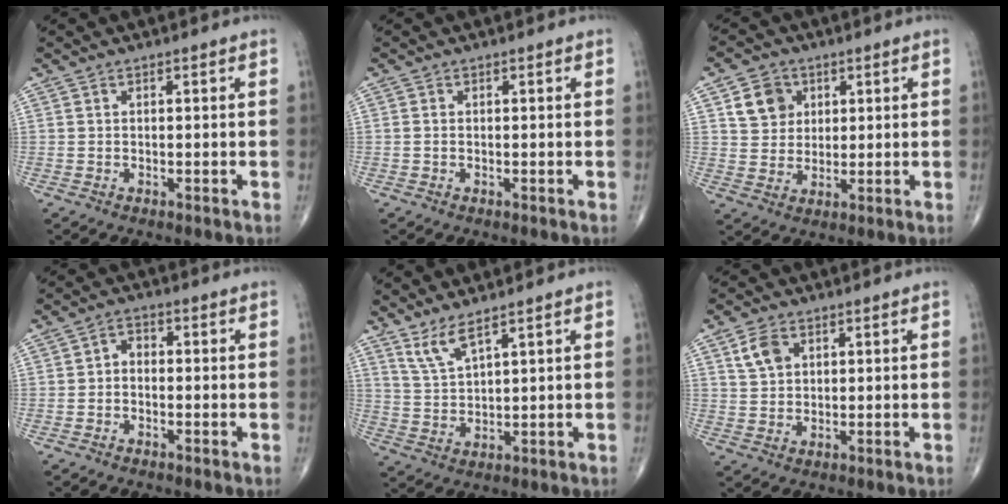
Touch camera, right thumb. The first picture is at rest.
{"total": 0.8, "force": [-0.1, 0.6, 0.5], "torque": [-0.011, 0.000, -0.002]}
{"total": 7.2, "force": [2.7, 6.1, 2.7], "torque": [-0.019, -0.008, 0.049]}
{"total": 2.7, "force": [-0.5, 2.0, 1.8], "torque": [-0.017, 0.017, -0.020]}
{"total": 5.1, "force": [3.8, 0.9, 3.2], "torque": [-0.069, -0.029, 0.083]}
{"total": 4.9, "force": [2.1, 3.4, 2.8], "torque": [-0.042, -0.004, 0.042]}